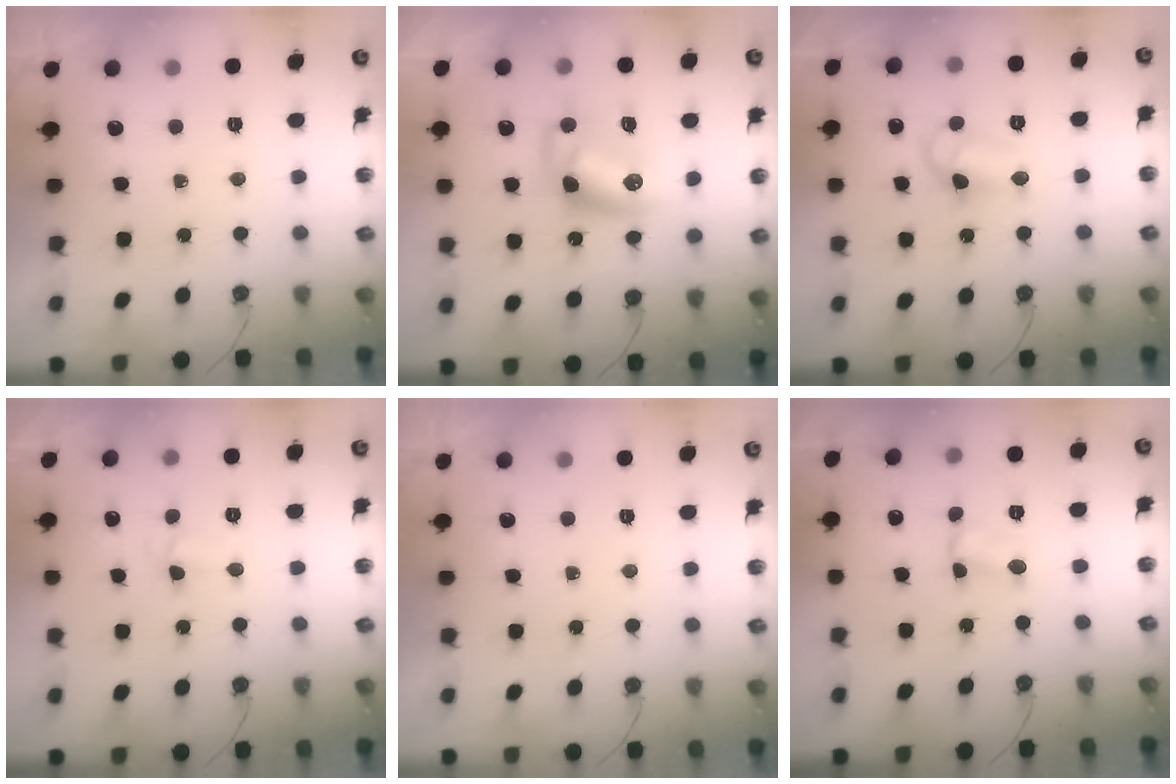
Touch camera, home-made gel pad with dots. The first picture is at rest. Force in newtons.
{"total": 10.7, "press": 10.7, "slide": 0.4}
{"total": 9.6, "press": 9.6, "slide": 1.0}
{"total": 3.6, "press": 3.4, "slide": 1.2}
{"total": 0.0}
{"total": 1.8, "press": 1.8, "slide": 0.3}